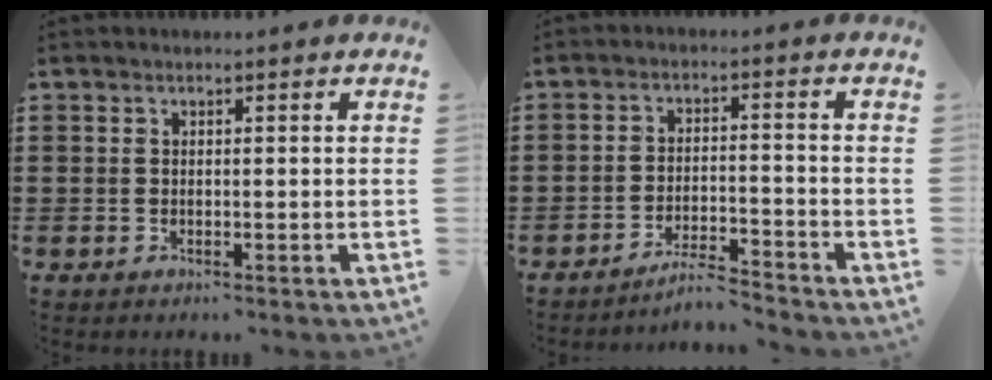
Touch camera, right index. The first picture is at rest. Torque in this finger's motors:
{"motor_torque": [0.07, -0.07, -0.07, -0.01]}